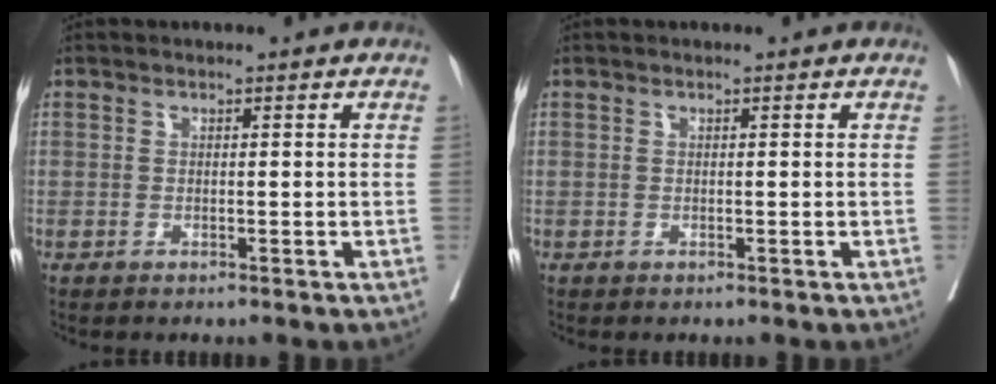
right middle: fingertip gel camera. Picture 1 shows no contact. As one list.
[{"total": 0.0}]